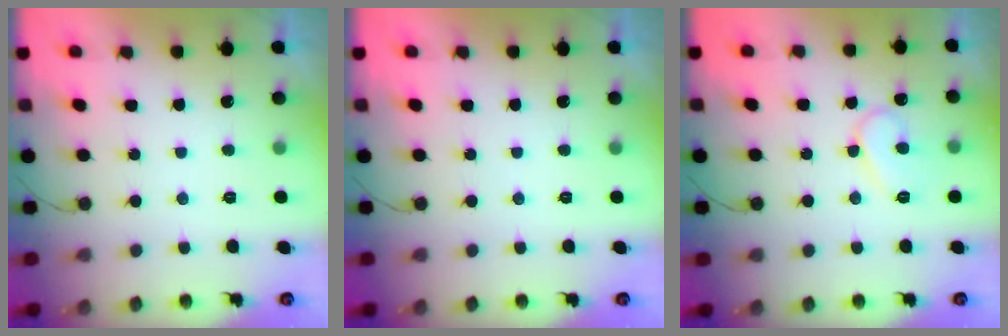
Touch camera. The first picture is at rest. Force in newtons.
{"total": 0.0}
{"total": 9.2, "press": 9.1, "slide": 1.0}